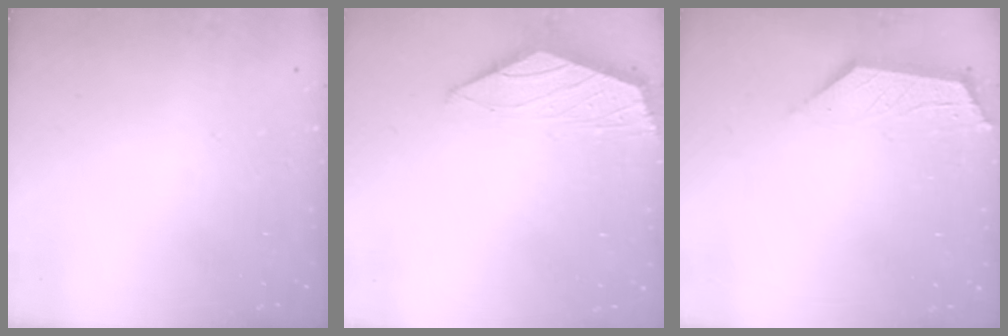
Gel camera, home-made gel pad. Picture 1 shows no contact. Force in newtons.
{"total": 1.5, "press": 1.5, "slide": 0.4}
{"total": 2.7, "press": 2.7, "slide": 0.5}